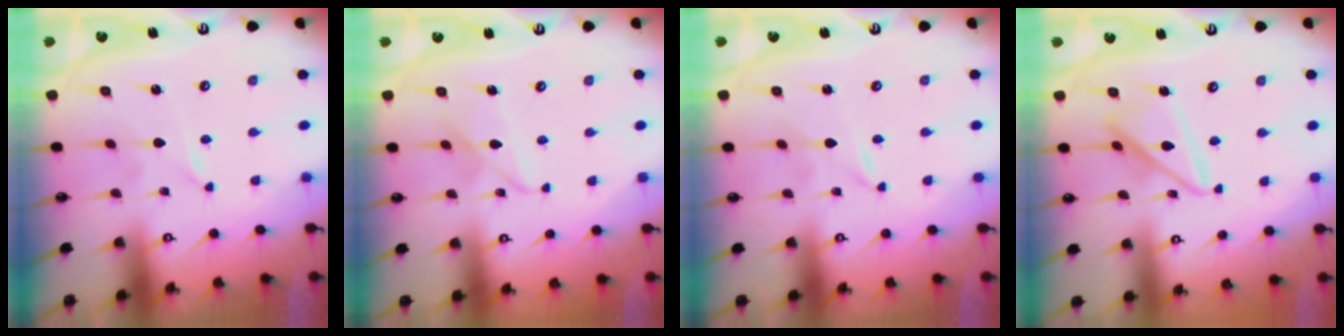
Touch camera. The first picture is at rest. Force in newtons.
{"total": 7.0, "press": 7.0, "slide": 0.3}
{"total": 0.0}
{"total": 13.4, "press": 13.4, "slide": 1.2}